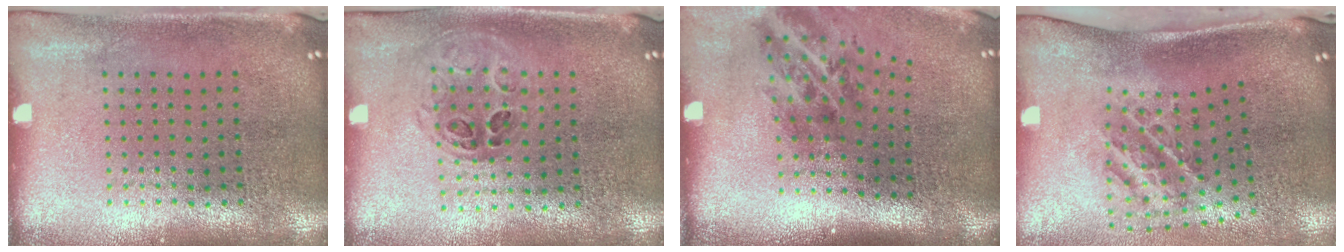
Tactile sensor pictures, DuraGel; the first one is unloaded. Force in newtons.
{"total": 0.9, "press": 0.9, "slide": 0.3}
{"total": 2.1, "press": 1.3, "slide": 1.6}
{"total": 1.8, "press": 1.2, "slide": 1.3}